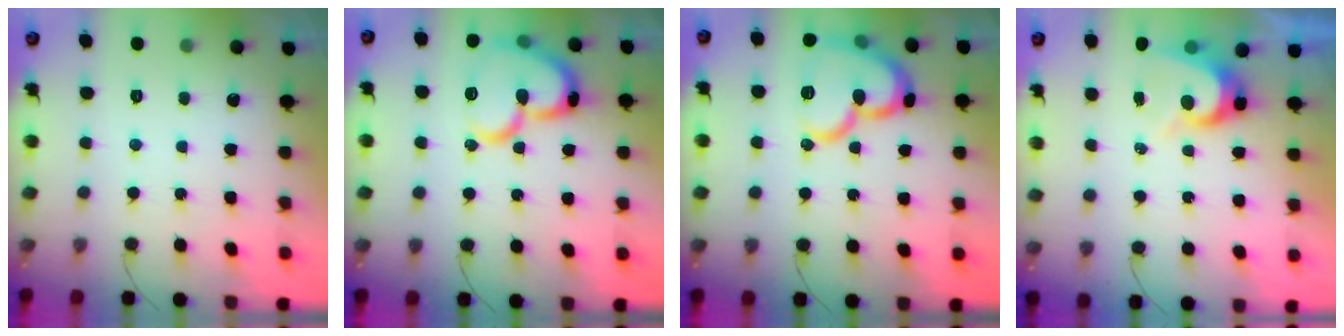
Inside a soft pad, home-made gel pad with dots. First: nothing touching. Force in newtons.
{"total": 19.7, "press": 19.5, "slide": 2.2}
{"total": 18.4, "press": 18.3, "slide": 2.4}
{"total": 7.5, "press": 7.5, "slide": 0.7}